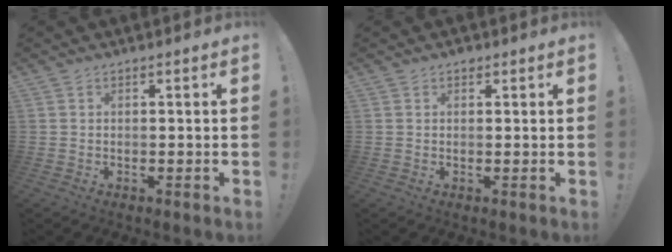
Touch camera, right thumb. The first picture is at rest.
{"total": 1.3, "force": [1.1, 0.7, 0.1], "torque": [0.012, -0.005, 0.017]}